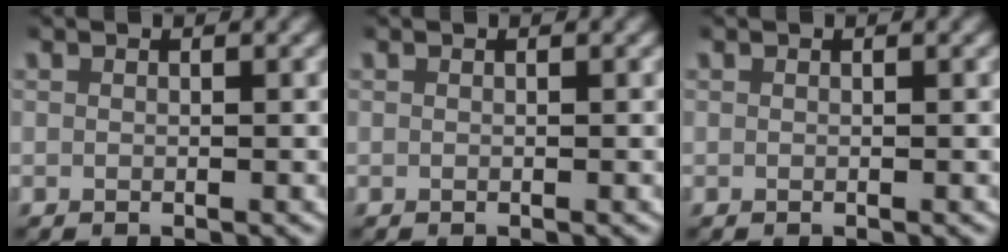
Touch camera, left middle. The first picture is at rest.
{"total": 0.0}
{"total": 0.0}